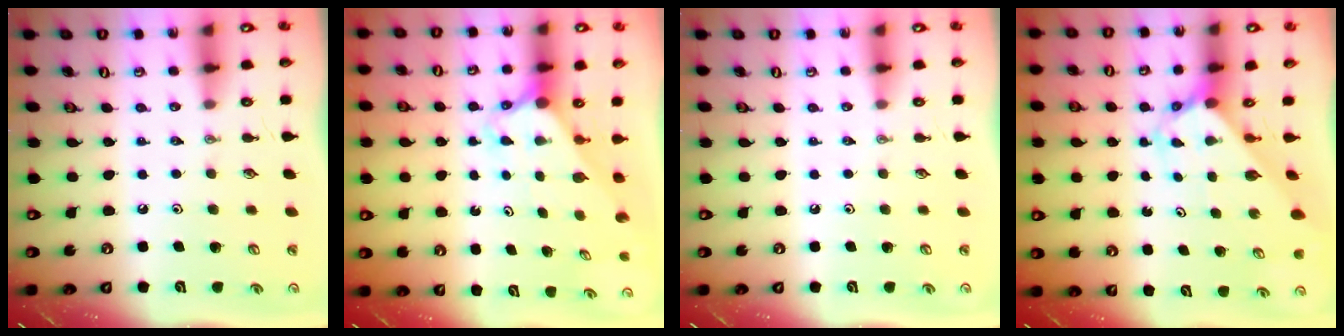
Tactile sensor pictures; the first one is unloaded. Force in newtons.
{"total": 2.6, "press": 2.6, "slide": 0.2}
{"total": 0.0}
{"total": 2.5, "press": 2.5, "slide": 0.2}